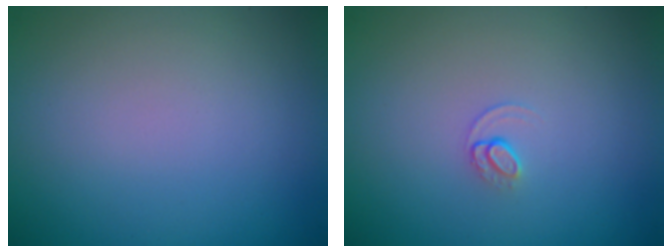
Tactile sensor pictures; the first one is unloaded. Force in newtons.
{"total": 0.9, "press": 0.4, "slide": 0.8}